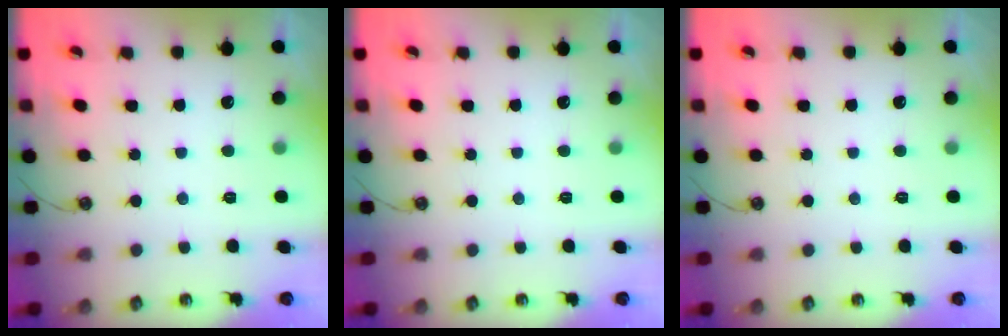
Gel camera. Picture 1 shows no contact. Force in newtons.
{"total": 0.0}
{"total": 0.0}